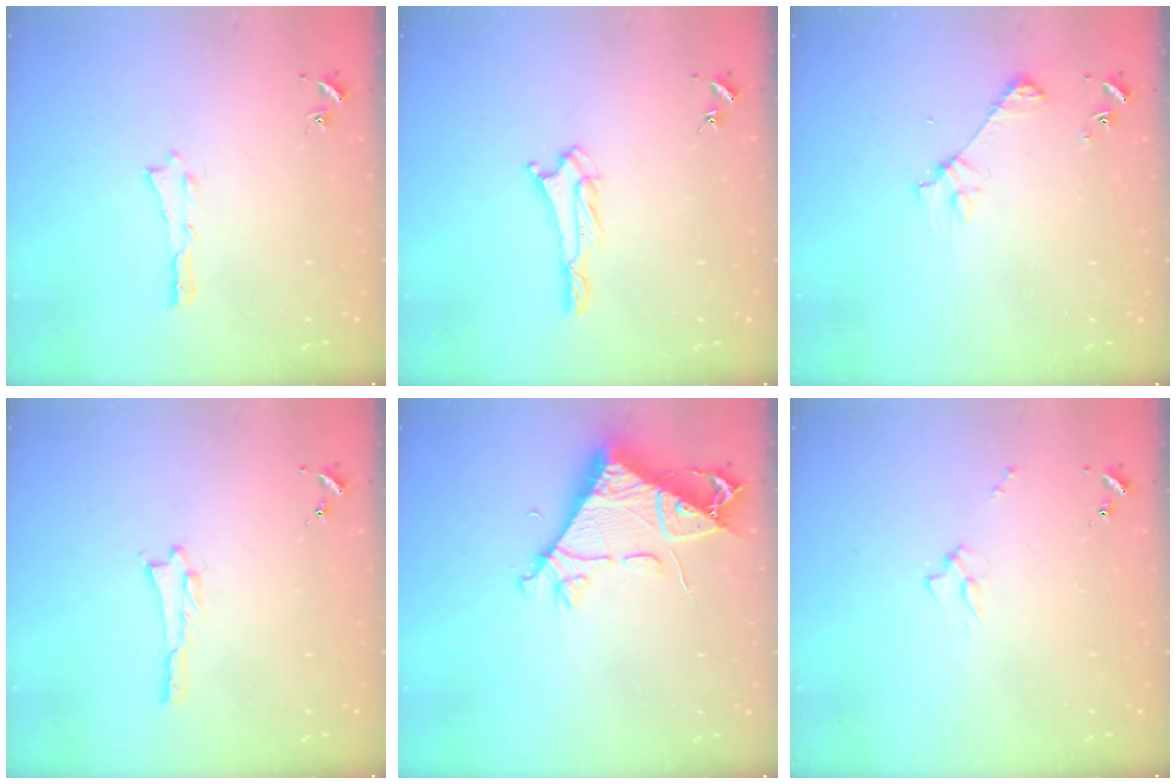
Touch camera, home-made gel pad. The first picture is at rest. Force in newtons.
{"total": 1.7, "press": 1.7, "slide": 0.2}
{"total": 3.8, "press": 3.8, "slide": 0.3}
{"total": 0.0}
{"total": 8.0, "press": 8.0, "slide": 0.7}
{"total": 1.7, "press": 1.6, "slide": 0.2}